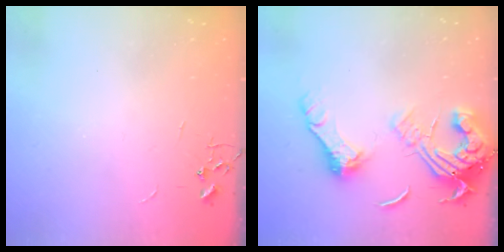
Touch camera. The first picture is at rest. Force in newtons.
{"total": 16.7, "press": 16.6, "slide": 1.9}